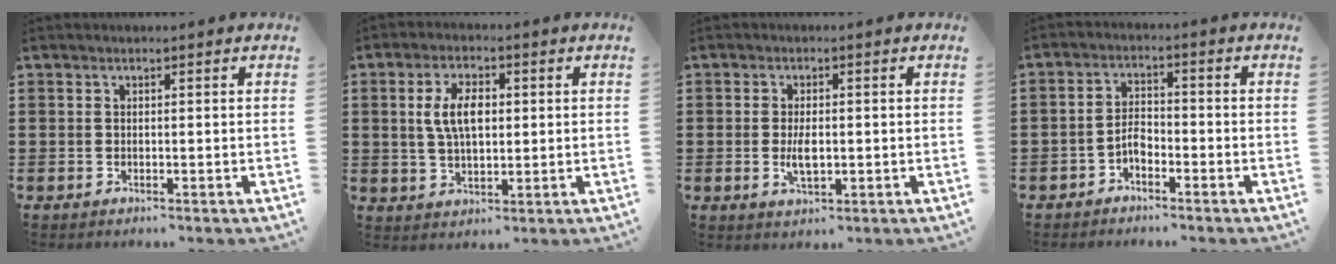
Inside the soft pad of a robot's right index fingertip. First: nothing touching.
{"total": 6.3, "force": [0.9, 3.1, 5.4], "torque": [-0.119, 0.009, 0.012]}
{"total": 3.6, "force": [-0.4, 1.5, 3.2], "torque": [-0.066, -0.001, -0.009]}
{"total": 2.8, "force": [-1.9, 1.4, 1.5], "torque": [-0.041, 0.002, -0.040]}